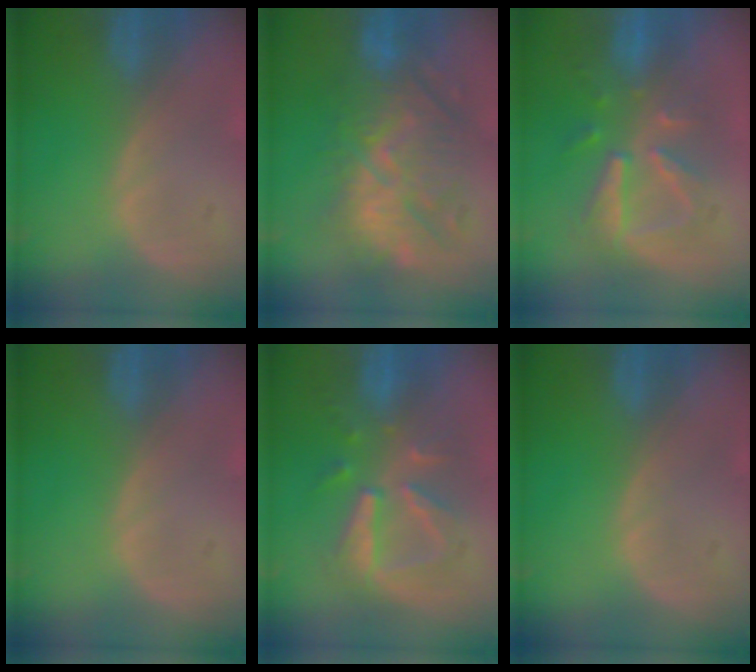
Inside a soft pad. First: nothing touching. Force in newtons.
{"total": 10.6, "press": 10.6, "slide": 1.2}
{"total": 8.1, "press": 7.5, "slide": 3.0}
{"total": 0.0}
{"total": 7.9, "press": 7.9, "slide": 0.4}
{"total": 0.0}